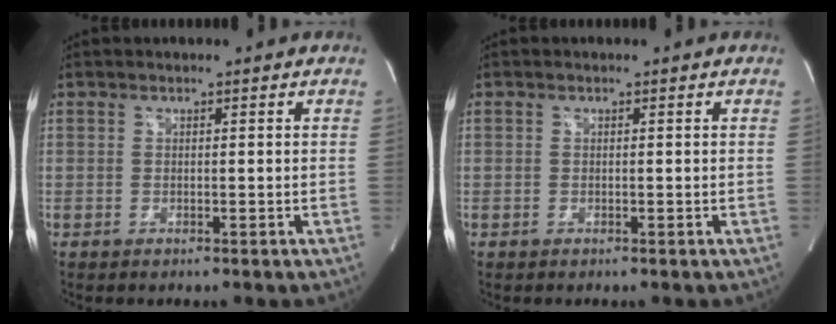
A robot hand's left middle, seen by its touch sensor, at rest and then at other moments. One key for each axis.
{"total": 0.0}